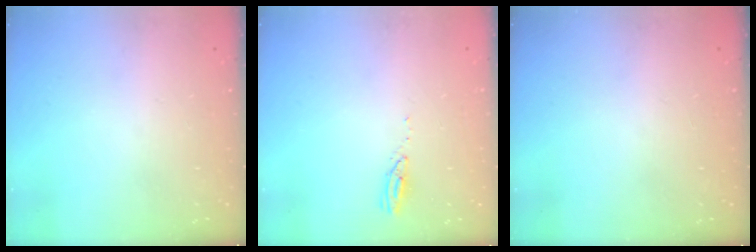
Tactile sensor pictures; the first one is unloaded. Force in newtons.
{"total": 3.1, "press": 3.1, "slide": 0.4}
{"total": 0.0}